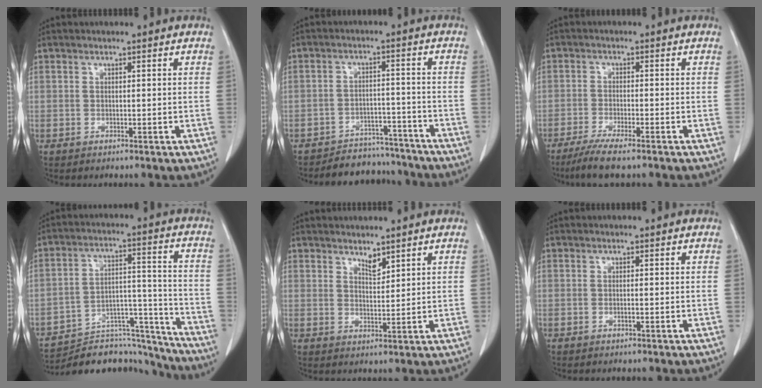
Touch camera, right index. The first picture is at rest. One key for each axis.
{"total": 8.6, "fx": -8.0, "fy": 3.1, "fz": -0.4, "tx": 0.023, "ty": 0.026, "tz": -0.113}
{"total": 6.8, "fx": -5.2, "fy": 0.2, "fz": 4.4, "tx": -0.072, "ty": -0.017, "tz": -0.085}
{"total": 18.7, "fx": -18.0, "fy": 4.1, "fz": 3.1, "tx": -0.053, "ty": 0.050, "tz": -0.266}
{"total": 2.3, "fx": 2.0, "fy": 0.6, "fz": 1.1, "tx": -0.023, "ty": -0.008, "tz": 0.040}
{"total": 0.0}